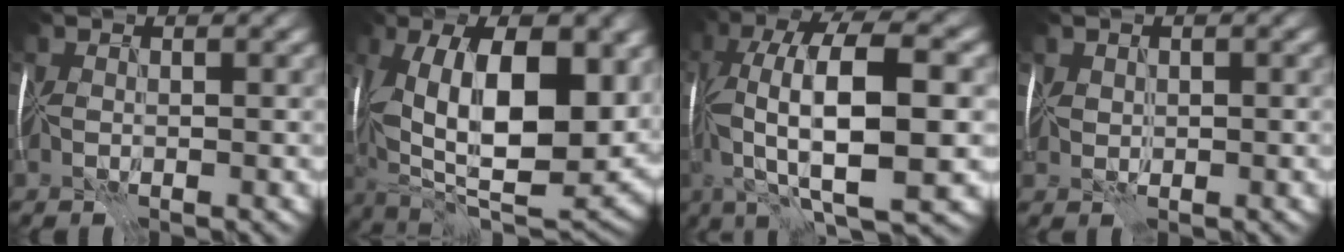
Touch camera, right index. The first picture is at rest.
{"total": 15.5, "force": [1.9, 7.2, 13.6], "torque": [-0.212, -0.006, 0.033]}
{"total": 11.9, "force": [0.0, 4.0, 11.2], "torque": [-0.204, 0.017, -0.003]}
{"total": 0.8, "force": [0.6, 0.5, -0.1], "torque": [-0.002, 0.005, 0.022]}